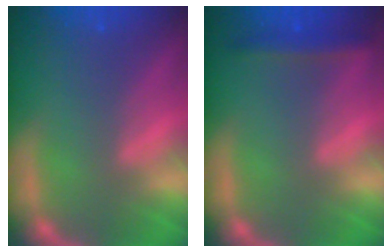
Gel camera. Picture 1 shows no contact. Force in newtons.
{"total": 2.4}